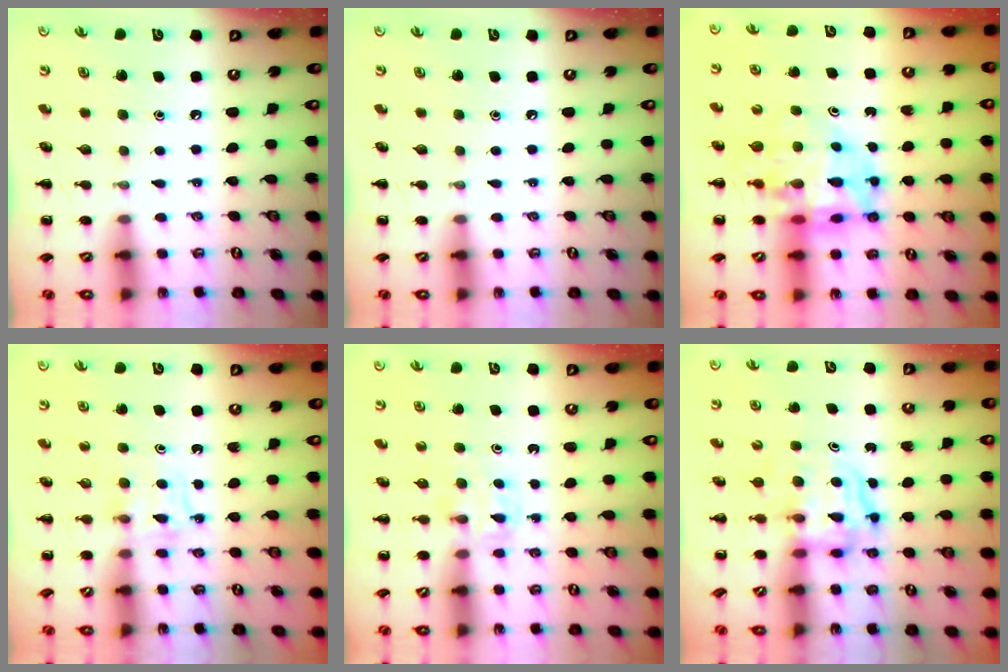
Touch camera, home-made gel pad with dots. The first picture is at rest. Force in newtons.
{"total": 0.0}
{"total": 12.4, "press": 11.8, "slide": 3.6}
{"total": 4.1, "press": 3.9, "slide": 1.4}
{"total": 3.0, "press": 2.8, "slide": 1.0}
{"total": 3.5, "press": 3.5, "slide": 0.3}